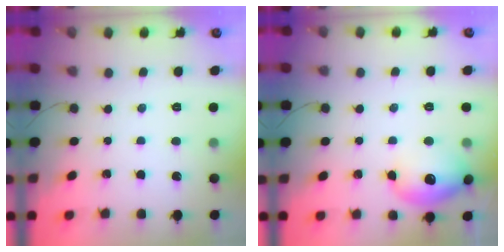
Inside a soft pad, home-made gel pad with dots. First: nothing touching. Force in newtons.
{"total": 16.8, "press": 13.5, "slide": 10.0}